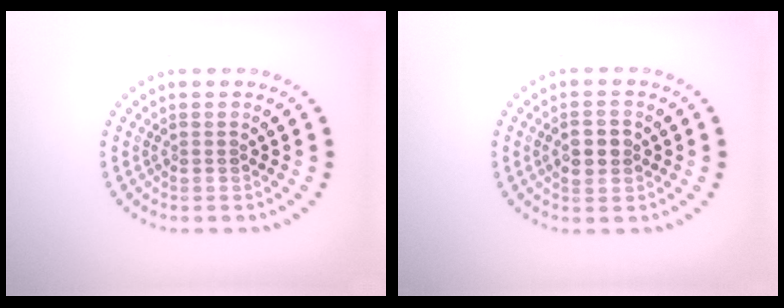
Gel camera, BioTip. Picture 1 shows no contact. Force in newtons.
{"total": 2.8, "press": 2.8, "slide": 0.0}